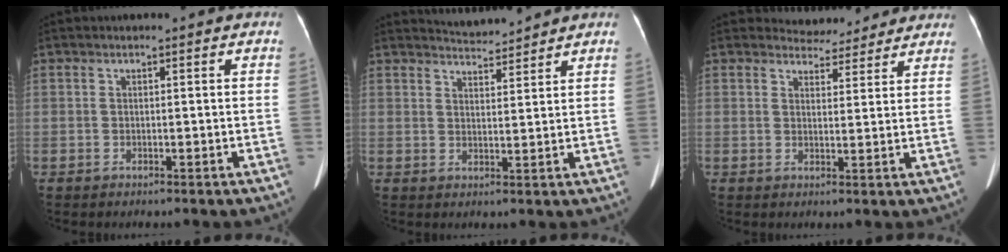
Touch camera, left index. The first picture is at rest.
{"total": 4.4, "force": [4.4, 0.0, 0.0], "torque": [-0.010, 0.007, 0.070]}
{"total": 6.0, "force": [5.6, 2.1, -0.2], "torque": [0.009, 0.006, 0.062]}